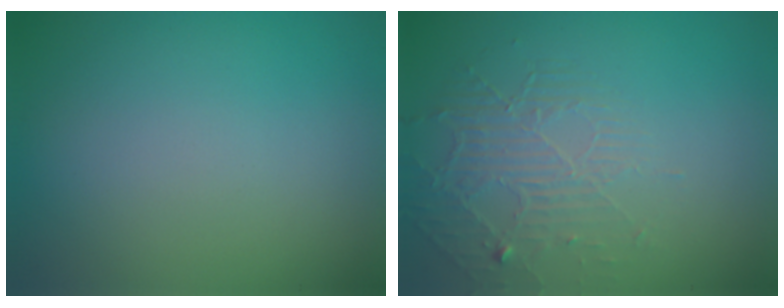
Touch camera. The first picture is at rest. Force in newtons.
{"total": 2.2, "press": 1.4, "slide": 1.7}